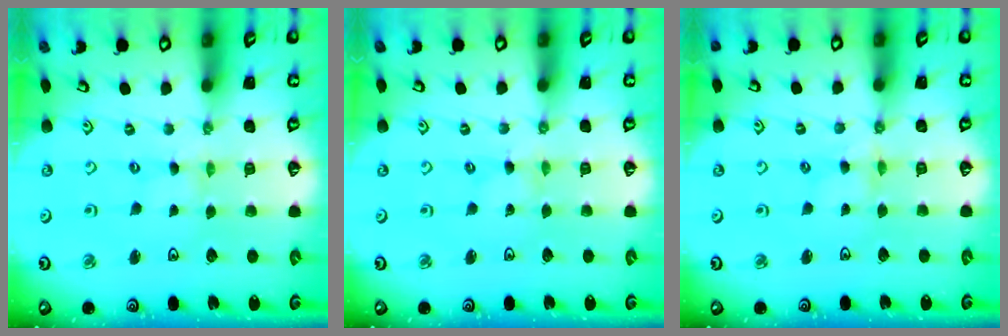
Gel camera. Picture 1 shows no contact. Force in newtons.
{"total": 0.0}
{"total": 3.0, "press": 3.0, "slide": 0.4}